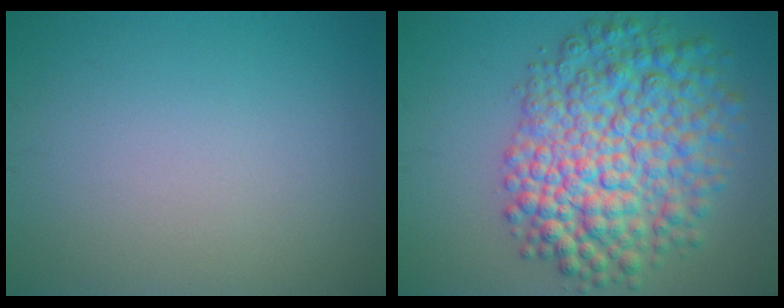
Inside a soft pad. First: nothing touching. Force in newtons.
{"total": 10.0, "press": 10.0, "slide": 0.3}